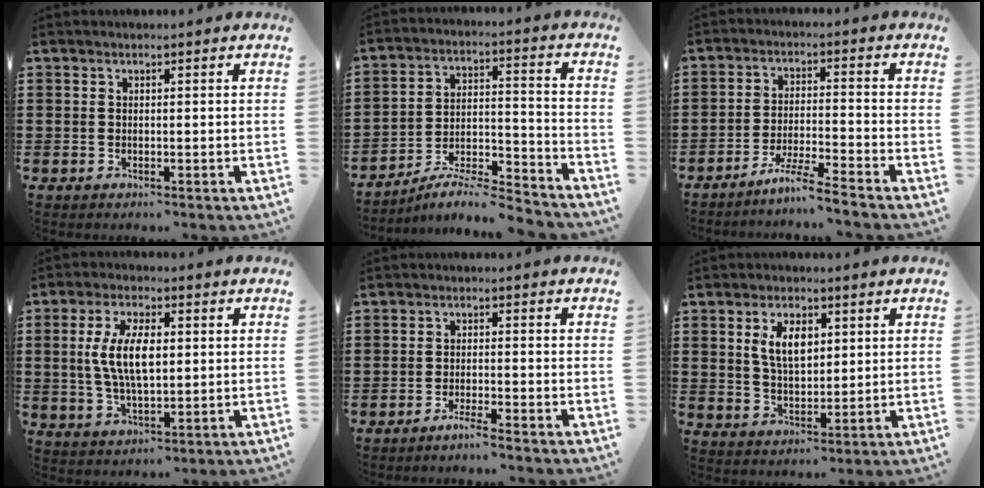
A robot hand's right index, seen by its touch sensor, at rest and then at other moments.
{"total": 7.0, "force": [-6.6, 0.3, 2.3], "torque": [-0.034, -0.001, -0.131]}
{"total": 5.5, "force": [-5.0, -0.8, 2.3], "torque": [-0.051, -0.016, -0.097]}
{"total": 8.5, "force": [0.8, 3.5, 7.7], "torque": [-0.168, 0.004, 0.008]}
{"total": 2.2, "force": [-1.9, -0.4, 1.0], "torque": [-0.017, -0.001, -0.034]}
{"total": 6.1, "force": [2.1, 3.2, 4.8], "torque": [-0.095, 0.007, 0.034]}